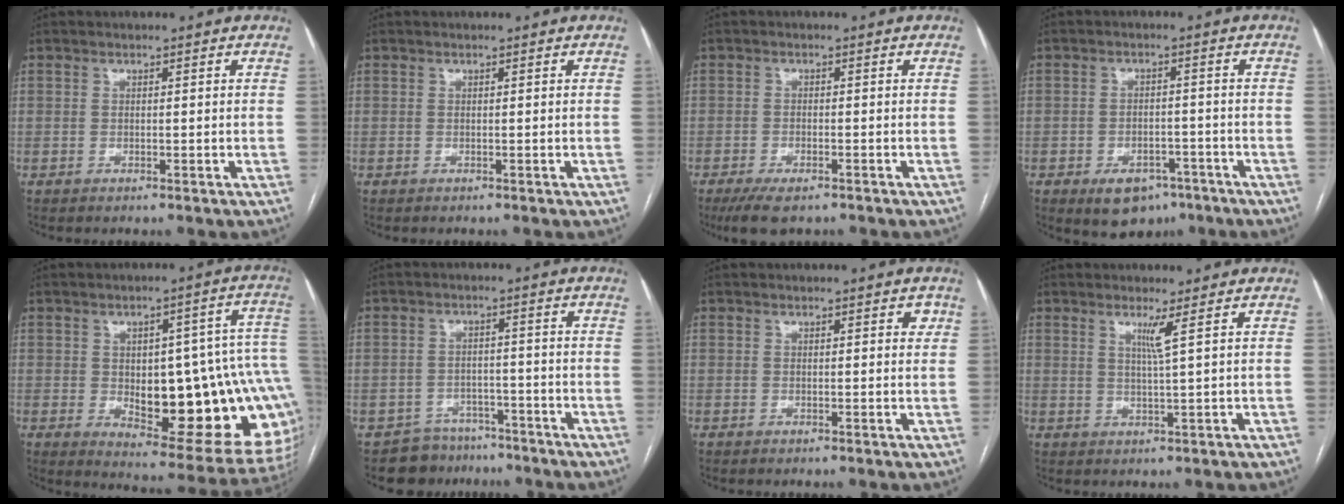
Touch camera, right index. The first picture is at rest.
{"total": 0.0}
{"total": 5.6, "force": [-4.0, 1.8, 3.5], "torque": [-0.060, -0.013, -0.062]}
{"total": 7.0, "force": [-4.4, 4.2, 3.5], "torque": [-0.051, 0.000, -0.055]}
{"total": 23.1, "force": [-2.6, 7.4, 21.7], "torque": [-0.185, 0.027, -0.007]}
{"total": 6.2, "force": [-5.0, 3.7, -0.6], "torque": [0.019, 0.022, -0.073]}
{"total": 1.4, "force": [0.7, 0.6, 1.0], "torque": [-0.009, 0.004, 0.006]}
{"total": 2.6, "force": [1.2, -1.1, 2.0], "torque": [-0.041, -0.012, 0.027]}